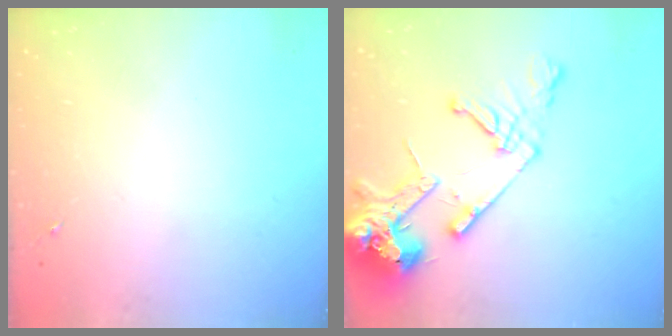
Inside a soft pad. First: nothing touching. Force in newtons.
{"total": 16.9, "press": 16.7, "slide": 2.4}